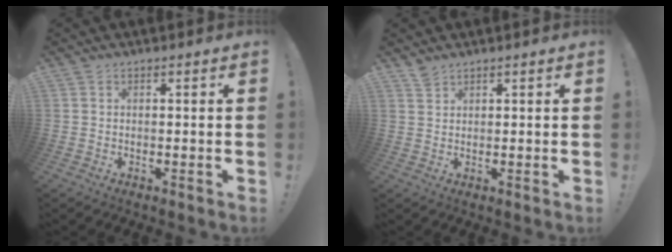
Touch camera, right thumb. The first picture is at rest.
{"total": 2.4, "force": [2.2, 0.7, 0.7], "torque": [-0.007, -0.013, 0.041]}